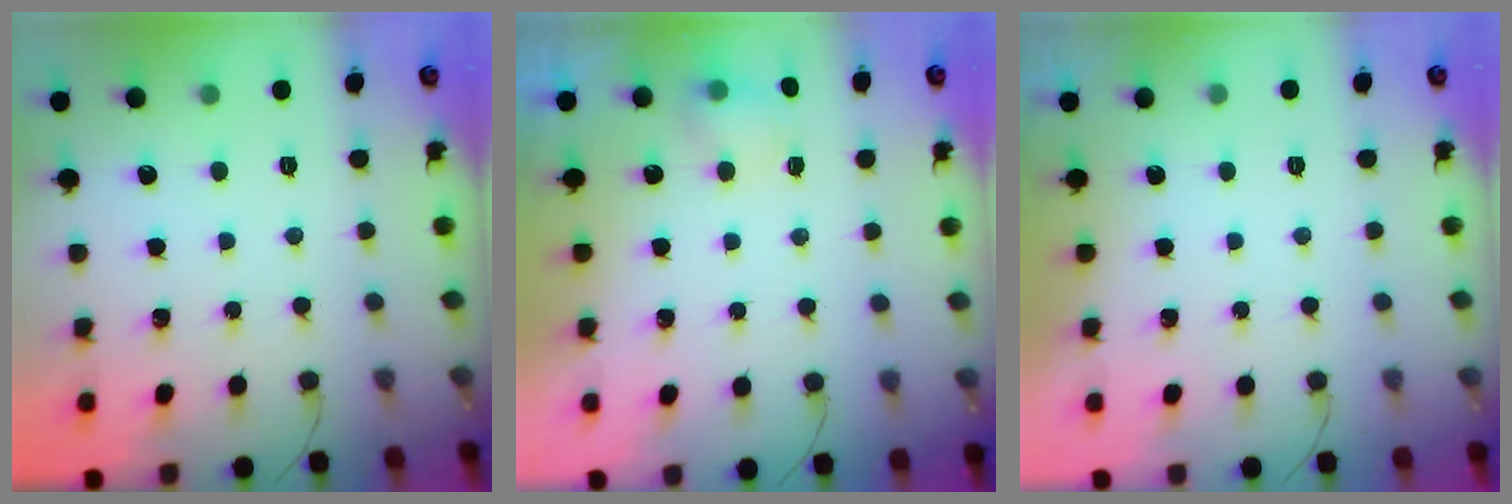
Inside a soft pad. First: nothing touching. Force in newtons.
{"total": 4.7, "press": 4.5, "slide": 1.3}
{"total": 0.0}